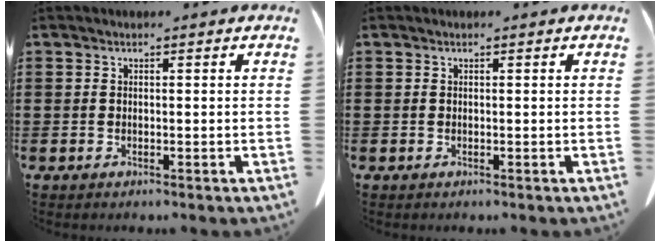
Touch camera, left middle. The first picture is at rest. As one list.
[{"total": 0.0}]